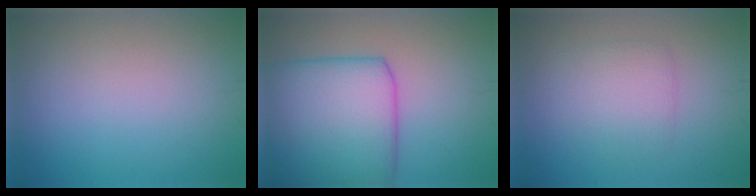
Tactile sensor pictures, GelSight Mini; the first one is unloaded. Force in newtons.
{"total": 10.0, "press": 10.0, "slide": 0.2}
{"total": 2.8, "press": 2.8, "slide": 0.0}